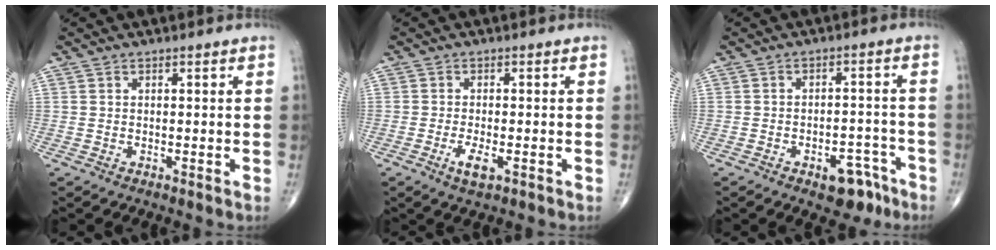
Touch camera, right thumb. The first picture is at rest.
{"total": 3.2, "force": [-1.4, 1.0, 2.7], "torque": [-0.053, -0.004, -0.025]}
{"total": 7.2, "force": [-4.4, 3.8, 4.2], "torque": [-0.031, 0.038, -0.056]}